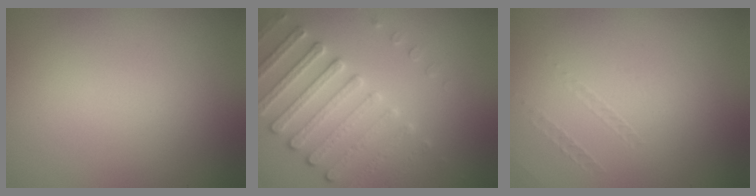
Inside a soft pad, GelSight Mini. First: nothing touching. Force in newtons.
{"total": 4.5, "press": 4.4, "slide": 0.8}
{"total": 0.5, "press": 0.2, "slide": 0.5}